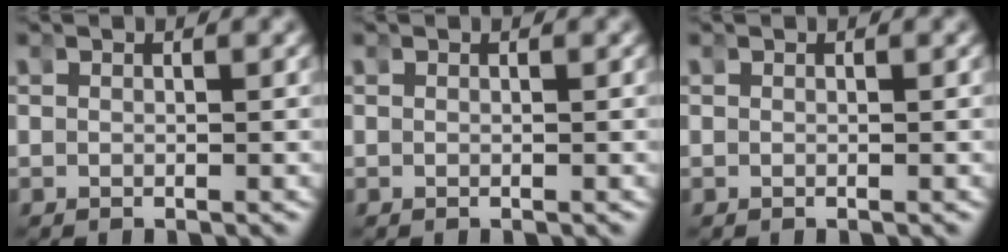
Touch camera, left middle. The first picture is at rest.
{"total": 0.0}
{"total": 0.0}